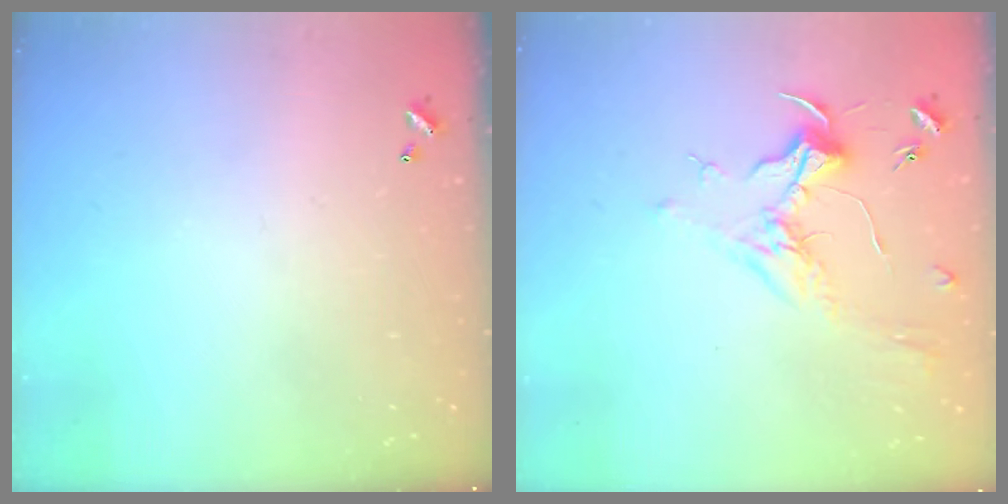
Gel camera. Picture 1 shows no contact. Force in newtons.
{"total": 1.8, "press": 1.7, "slide": 0.7}